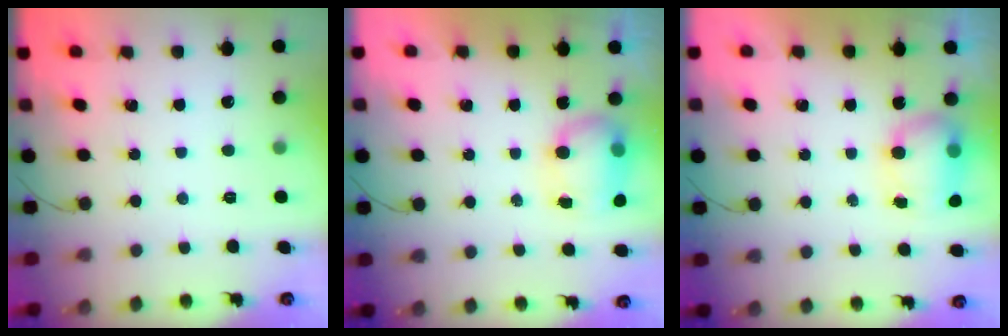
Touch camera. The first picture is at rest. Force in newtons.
{"total": 8.0, "press": 8.0, "slide": 0.8}
{"total": 7.3, "press": 7.2, "slide": 1.0}